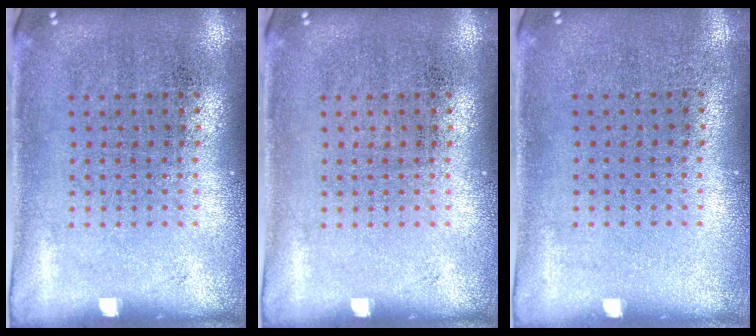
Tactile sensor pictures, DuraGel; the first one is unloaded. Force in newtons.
{"total": 0.0}
{"total": 0.0}